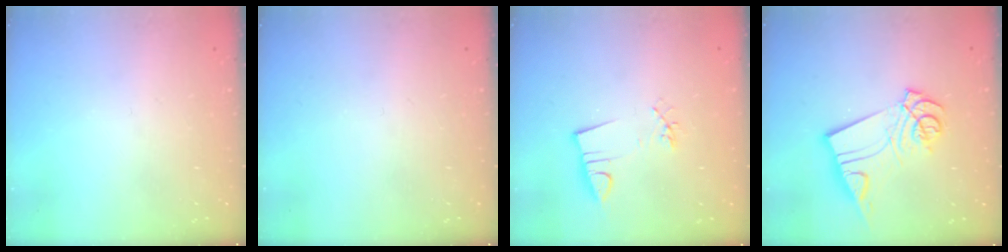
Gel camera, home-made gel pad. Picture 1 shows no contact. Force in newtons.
{"total": 0.0}
{"total": 3.4, "press": 2.1, "slide": 2.8}
{"total": 11.3, "press": 11.2, "slide": 1.5}